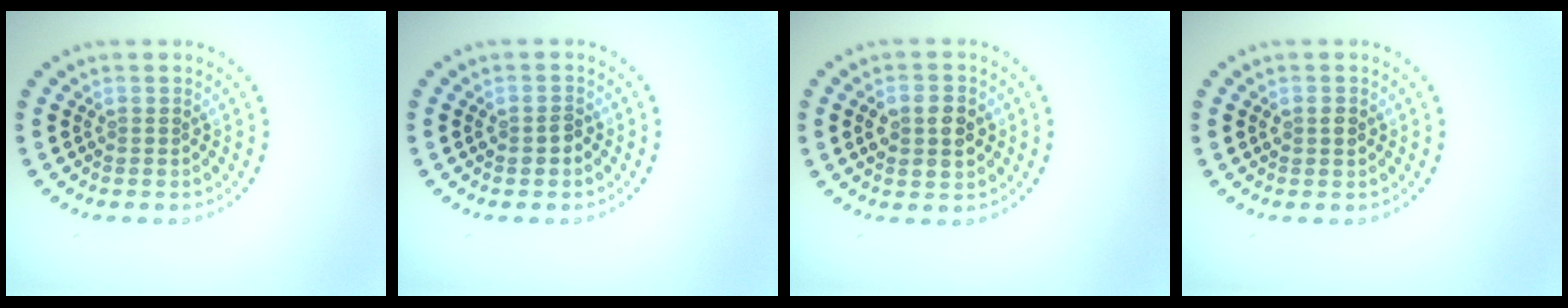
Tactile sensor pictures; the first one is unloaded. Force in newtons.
{"total": 1.1, "press": 1.1, "slide": 0.3}
{"total": 3.8, "press": 3.8, "slide": 0.1}
{"total": 1.2, "press": 1.2, "slide": 0.1}